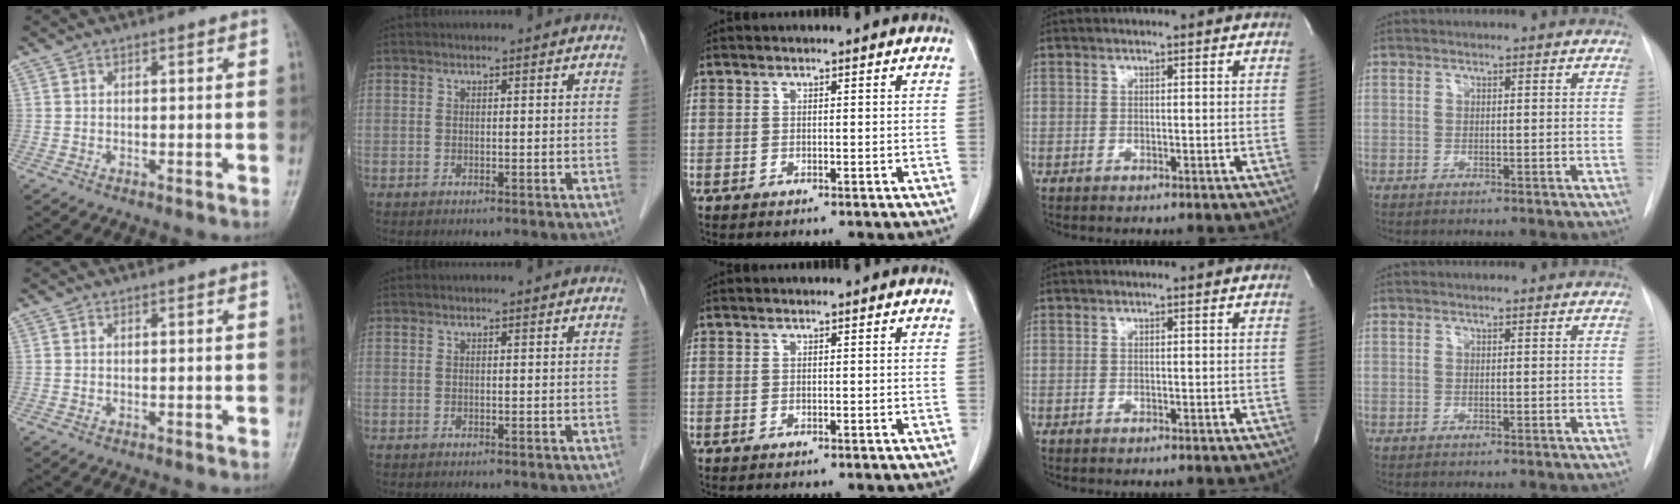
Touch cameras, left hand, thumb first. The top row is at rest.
{}